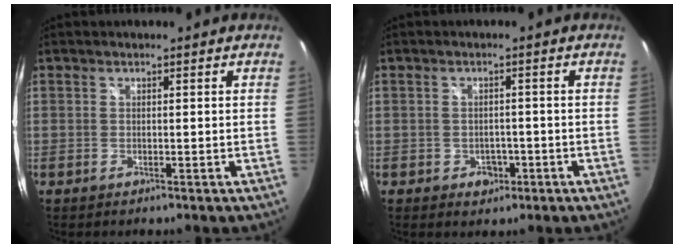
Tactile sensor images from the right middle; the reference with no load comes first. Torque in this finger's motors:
{"motor_torque": [0.02, -0.07, 0.00, 0.00]}